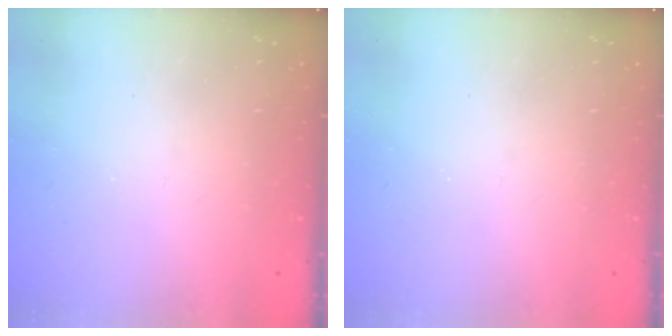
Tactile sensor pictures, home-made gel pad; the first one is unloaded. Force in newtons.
{"total": 0.0}